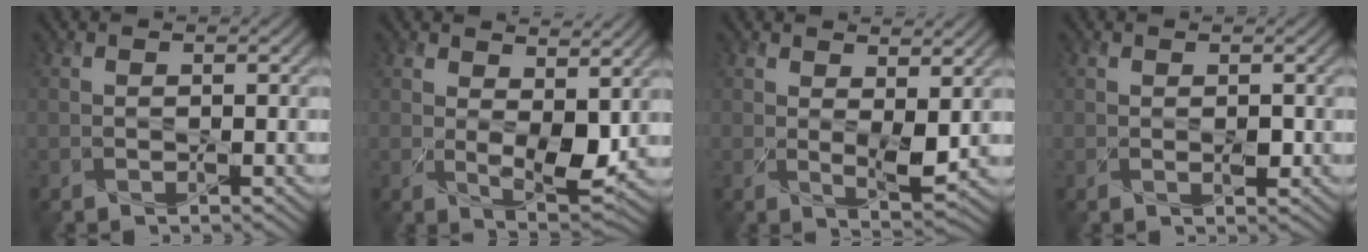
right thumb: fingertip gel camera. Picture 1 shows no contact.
{"total": 6.2, "force": [2.2, 3.2, 4.8], "torque": [-0.096, -0.016, 0.043]}
{"total": 3.7, "force": [1.4, 1.4, 3.1], "torque": [-0.066, -0.011, 0.031]}
{"total": 1.1, "force": [0.2, 0.7, 0.8], "torque": [-0.017, -0.004, 0.008]}